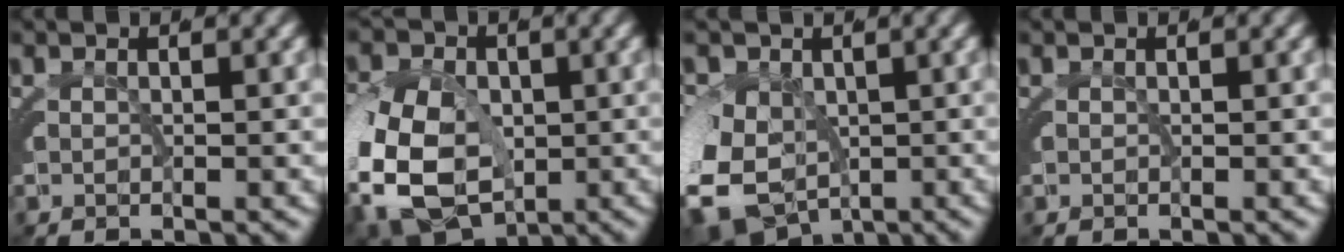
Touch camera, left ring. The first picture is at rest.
{"total": 11.8, "force": [-4.1, 9.6, 5.5], "torque": [-0.134, -0.058, -0.054]}
{"total": 10.7, "force": [-3.5, 8.9, 4.8], "torque": [-0.128, -0.061, -0.037]}
{"total": 0.0}